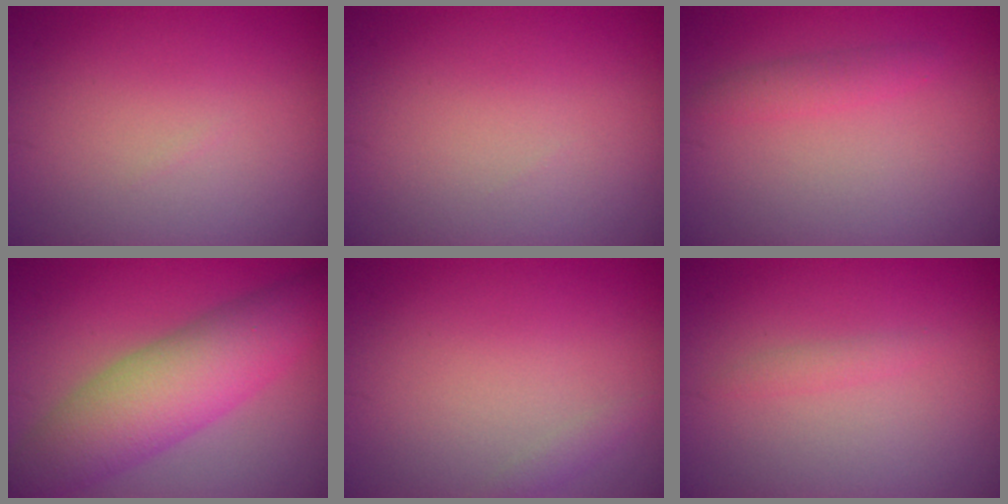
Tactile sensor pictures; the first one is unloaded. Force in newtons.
{"total": 0.0}
{"total": 1.4, "press": 1.4, "slide": 0.1}
{"total": 7.8, "press": 7.8, "slide": 0.2}
{"total": 0.7, "press": 0.7, "slide": 0.0}
{"total": 0.9, "press": 0.9, "slide": 0.0}